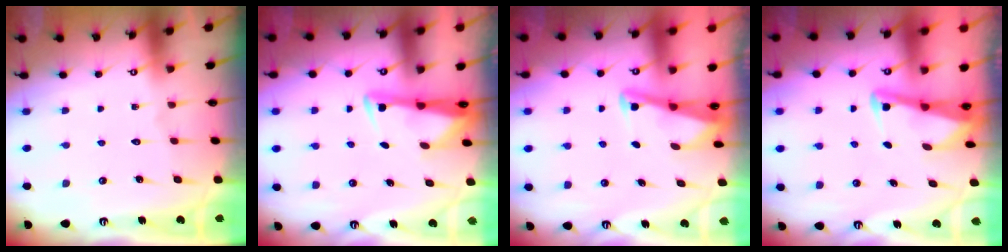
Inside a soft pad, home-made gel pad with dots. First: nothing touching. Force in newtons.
{"total": 3.2, "press": 3.1, "slide": 0.8}
{"total": 2.8, "press": 2.7, "slide": 0.4}
{"total": 2.9, "press": 2.8, "slide": 0.4}